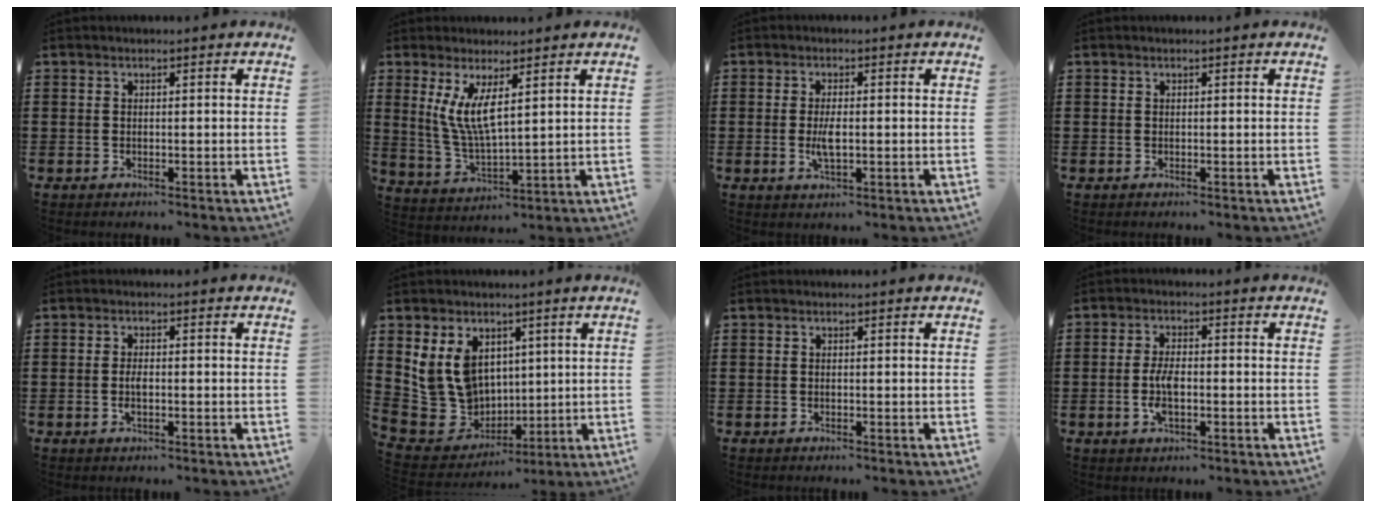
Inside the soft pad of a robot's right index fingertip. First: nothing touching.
{"total": 6.6, "force": [2.4, 1.7, 5.9], "torque": [-0.135, -0.007, 0.040]}
{"total": 3.6, "force": [-0.4, 1.3, 3.4], "torque": [-0.076, -0.005, -0.011]}
{"total": 0.0}
{"total": 2.3, "force": [-0.5, 0.9, 2.1], "torque": [-0.047, 0.000, -0.012]}
{"total": 10.6, "force": [3.3, 8.7, 5.2], "torque": [-0.155, 0.005, 0.069]}
{"total": 0.0}
{"total": 4.8, "force": [-0.9, 2.0, 4.3], "torque": [-0.098, -0.001, -0.023]}